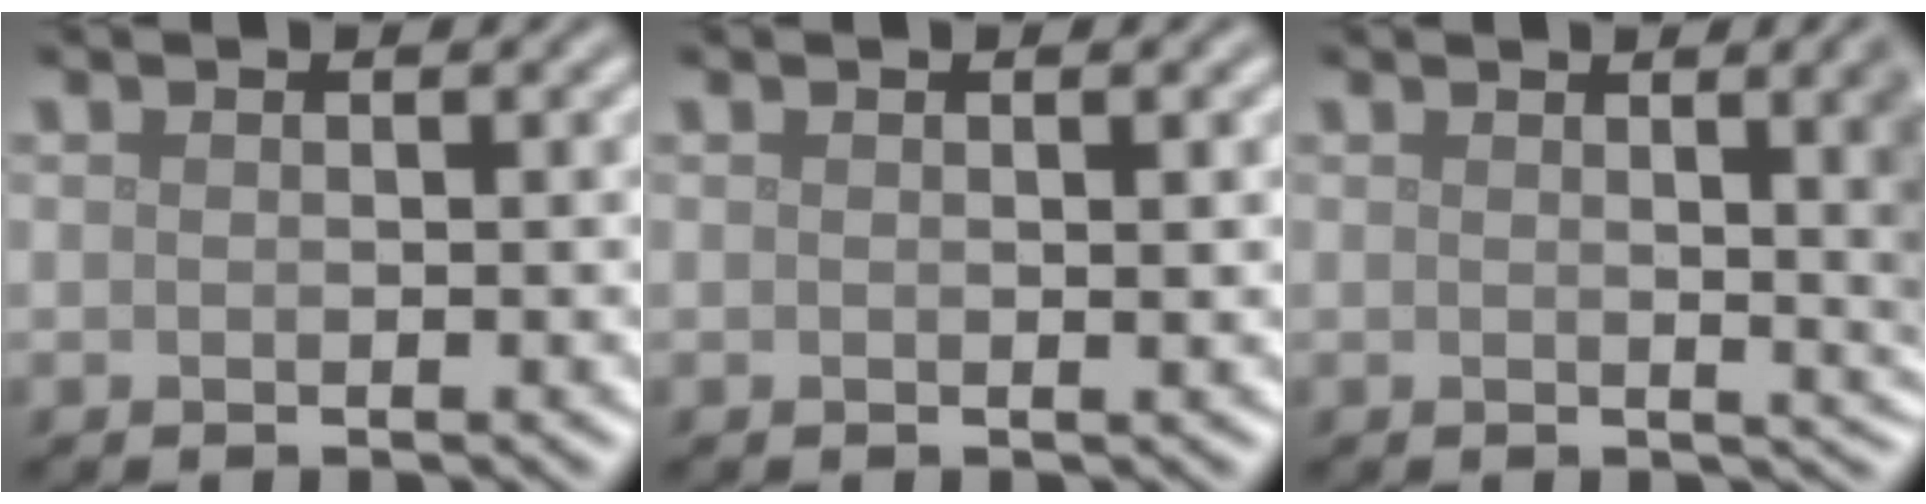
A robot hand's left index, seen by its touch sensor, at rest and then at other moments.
{"total": 0.7, "force": [0.2, 0.1, 0.7], "torque": [-0.007, 0.004, 0.003]}
{"total": 8.9, "force": [1.5, 3.5, 8.0], "torque": [-0.032, 0.020, 0.006]}